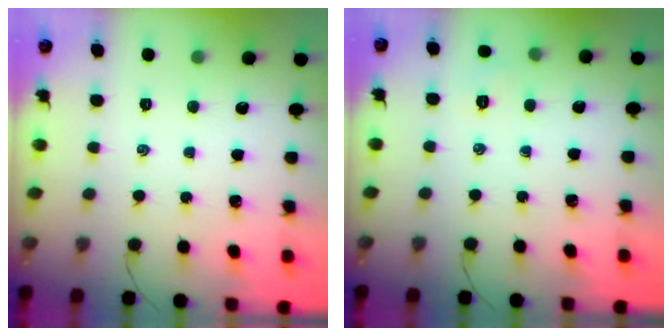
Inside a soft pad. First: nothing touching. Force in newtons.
{"total": 3.8, "press": 3.7, "slide": 0.8}